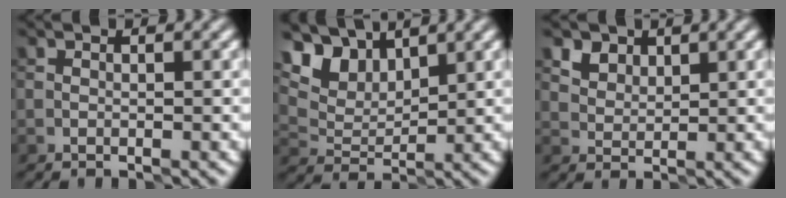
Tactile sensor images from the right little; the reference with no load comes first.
{"total": 6.5, "force": [4.8, 2.9, 3.2], "torque": [-0.079, 0.007, 0.077]}
{"total": 5.0, "force": [3.3, 3.0, 2.2], "torque": [-0.070, 0.003, 0.070]}